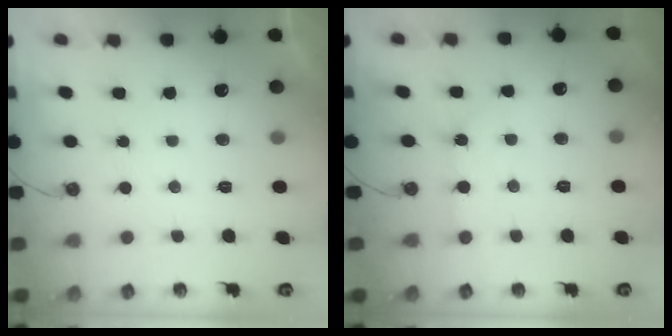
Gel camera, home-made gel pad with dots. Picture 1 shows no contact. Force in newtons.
{"total": 1.7, "press": 1.7, "slide": 0.1}